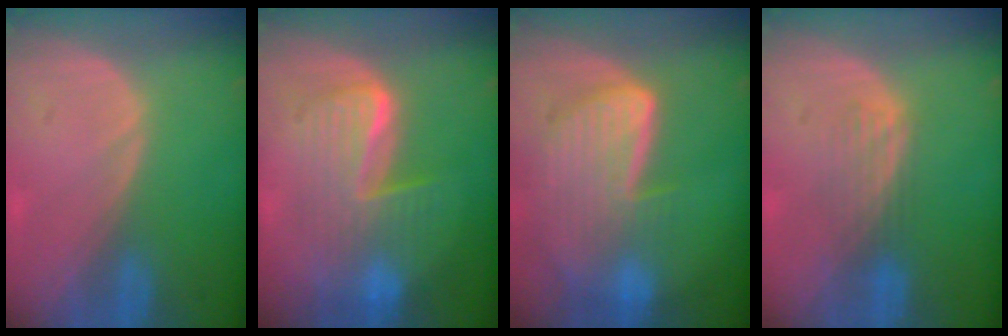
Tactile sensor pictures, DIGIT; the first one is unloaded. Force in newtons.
{"total": 8.0, "press": 8.0, "slide": 0.5}
{"total": 9.3, "press": 8.1, "slide": 4.6}
{"total": 3.8, "press": 3.2, "slide": 2.0}